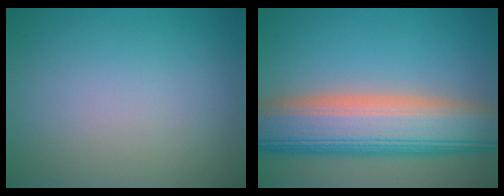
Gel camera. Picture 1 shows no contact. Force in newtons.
{"total": 11.6, "press": 11.6, "slide": 0.5}